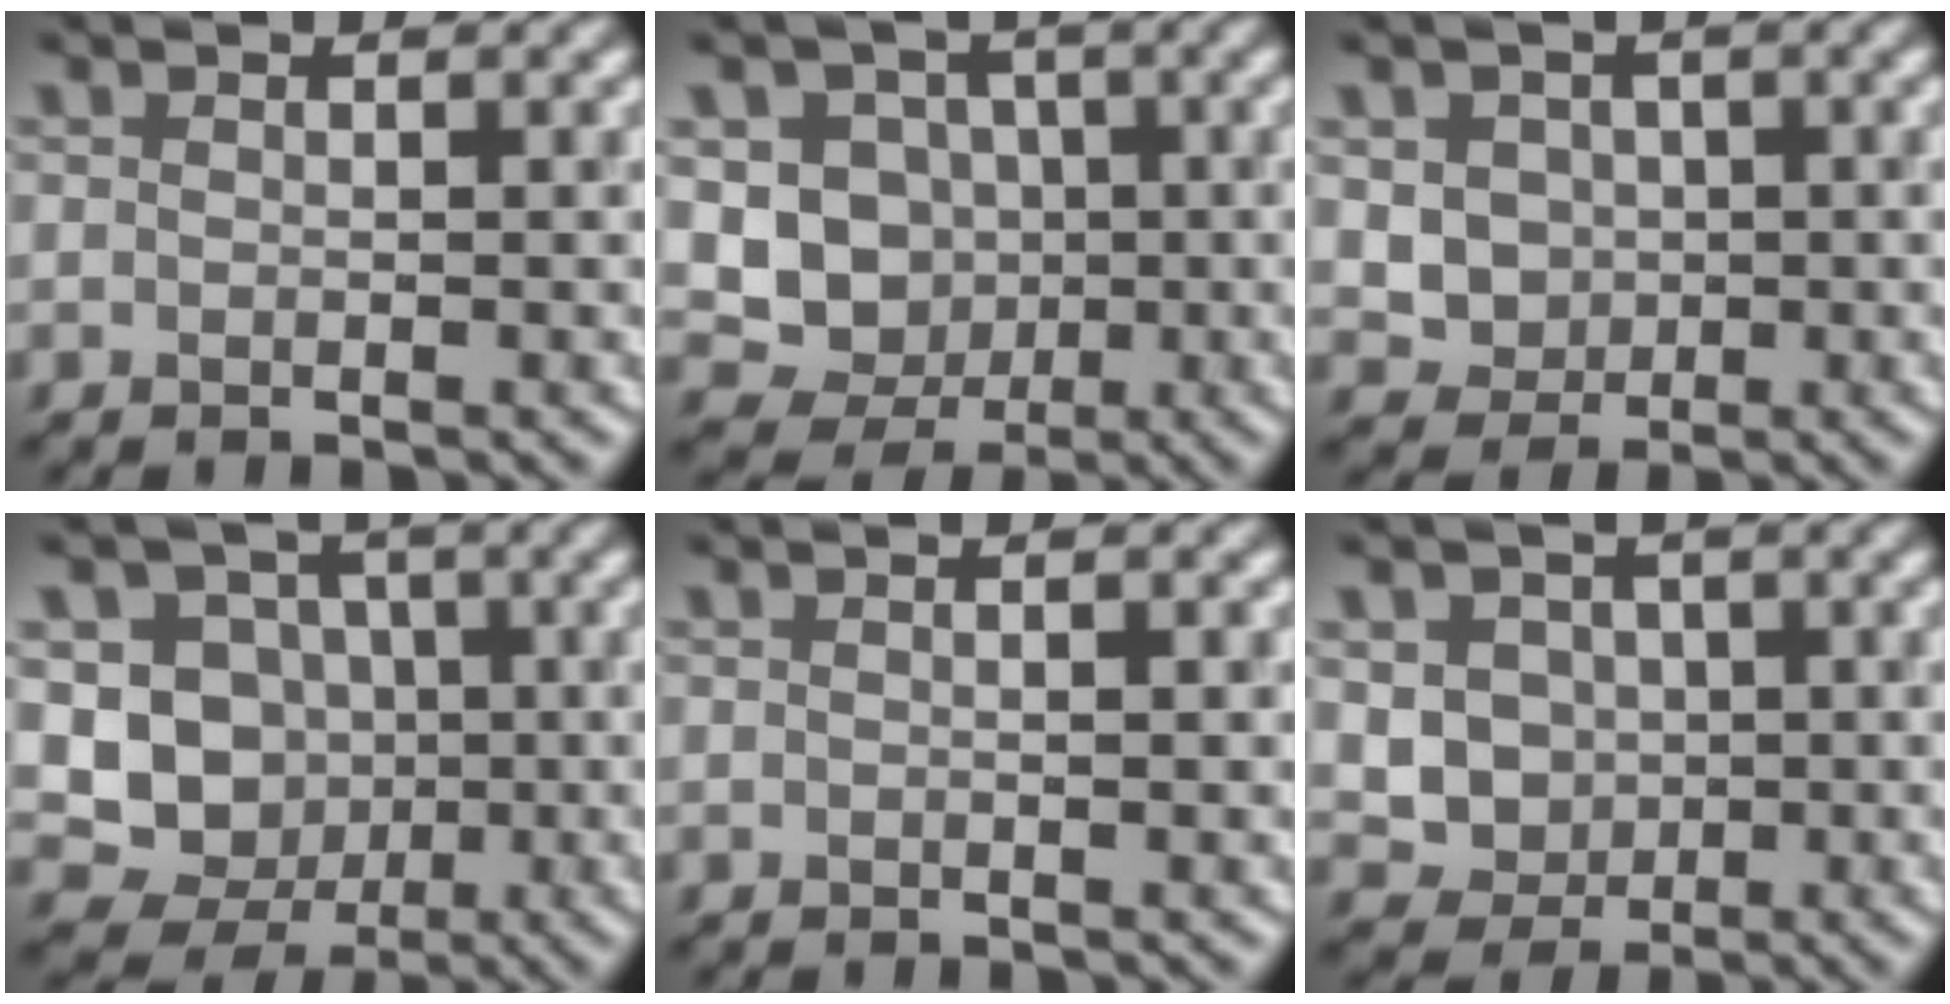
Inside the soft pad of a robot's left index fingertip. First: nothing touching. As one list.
[{"total": 6.5, "force": [0.2, 6.0, 2.5], "torque": [-0.019, 0.004, -0.019]}, {"total": 3.0, "force": [0.3, 2.7, 1.3], "torque": [-0.028, -0.007, 0.010]}, {"total": 7.4, "force": [-0.2, 6.8, 2.8], "torque": [-0.030, 0.001, -0.025]}, {"total": 1.0, "force": [0.1, 0.1, 1.0], "torque": [-0.015, 0.002, 0.000]}, {"total": 3.8, "force": [0.3, 3.4, 1.6], "torque": [-0.031, -0.005, 0.004]}]